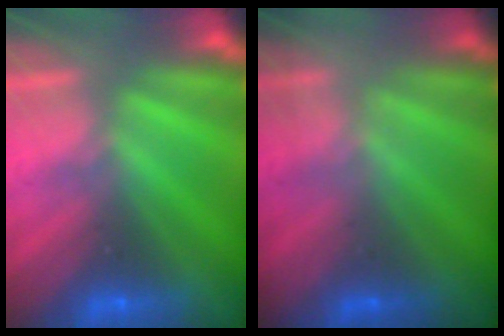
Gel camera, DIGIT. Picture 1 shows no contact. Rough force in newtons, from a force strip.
{"total": 1.8}